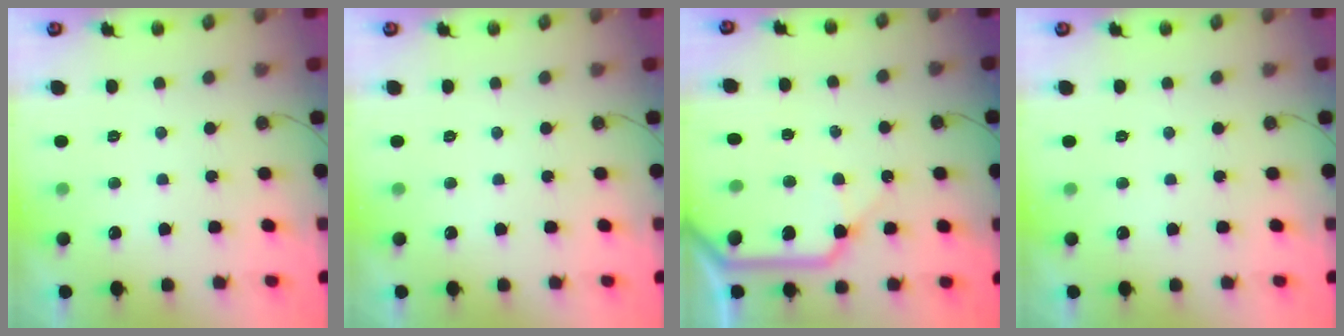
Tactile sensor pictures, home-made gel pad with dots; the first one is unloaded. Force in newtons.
{"total": 0.0}
{"total": 12.4, "press": 12.4, "slide": 1.0}
{"total": 0.0}